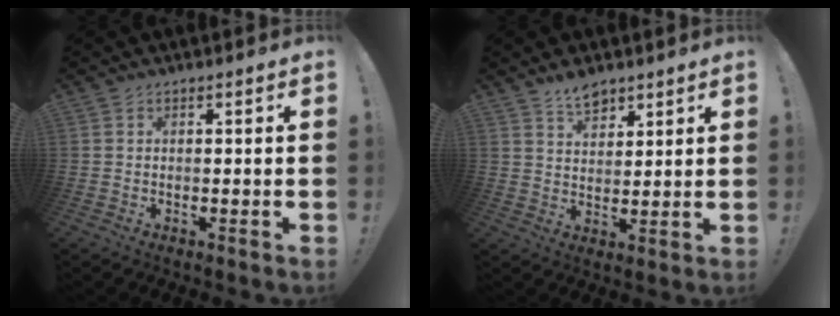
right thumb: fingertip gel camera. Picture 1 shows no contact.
{"total": 6.6, "force": [5.1, 3.5, 2.3], "torque": [-0.034, -0.029, 0.095]}